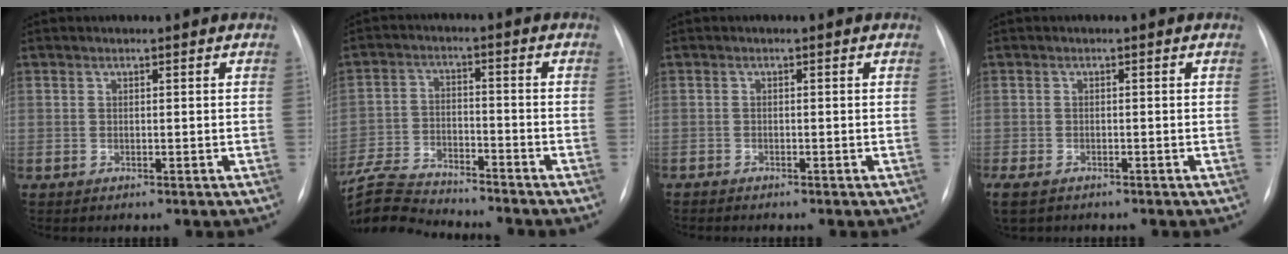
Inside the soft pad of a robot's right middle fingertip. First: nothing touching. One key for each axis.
{"total": 13.2, "fx": -12.6, "fy": 1.2, "fz": 3.7, "tx": -0.079, "ty": 0.003, "tz": -0.224}
{"total": 0.8, "fx": -0.8, "fy": 0.1, "fz": 0.1, "tx": -0.003, "ty": -0.002, "tz": -0.015}
{"total": 4.7, "fx": -3.5, "fy": 2.2, "fz": 2.3, "tx": -0.045, "ty": -0.012, "tz": -0.053}